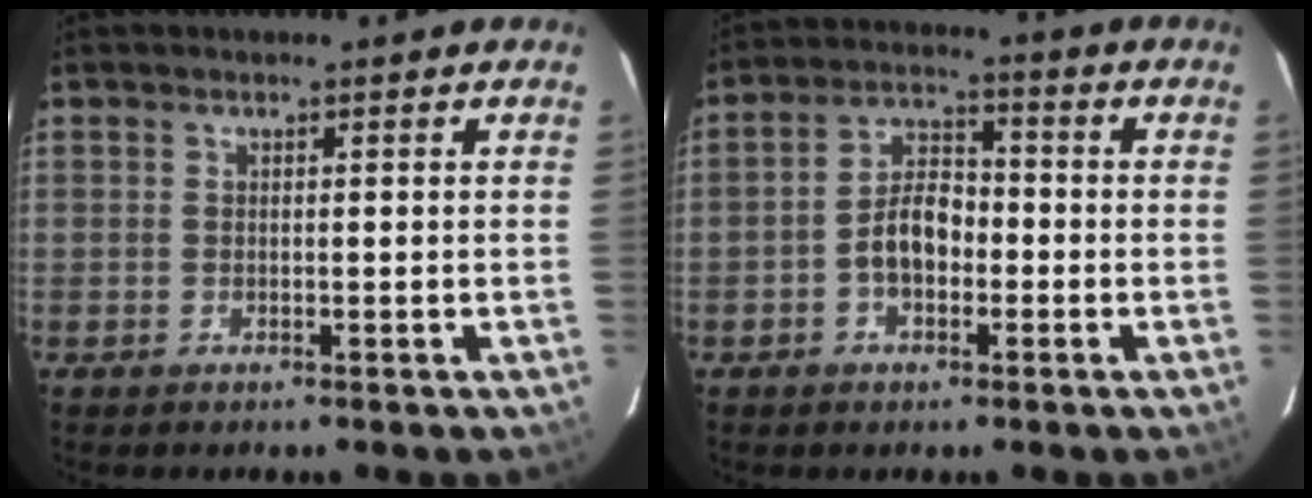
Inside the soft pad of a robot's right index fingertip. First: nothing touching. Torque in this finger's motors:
{"motor_torque": [0.55, 0.35, 0.25, 0.11]}